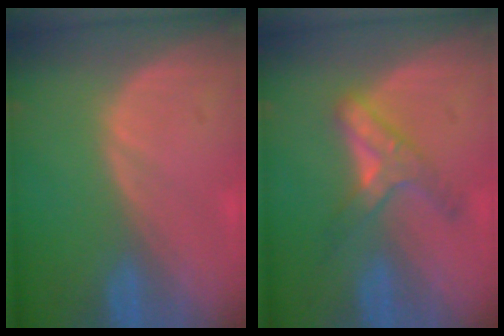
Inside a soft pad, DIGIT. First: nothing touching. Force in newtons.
{"total": 5.1, "press": 5.1, "slide": 0.3}